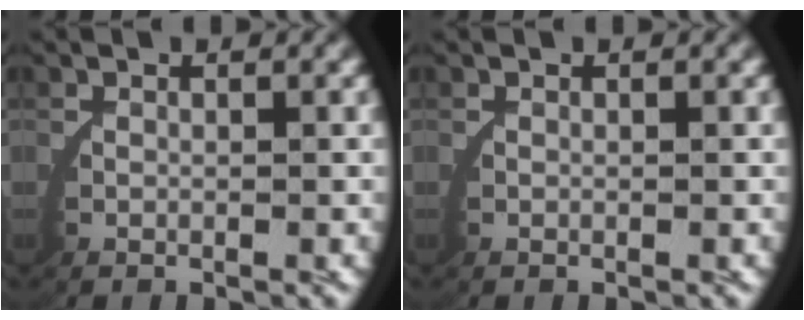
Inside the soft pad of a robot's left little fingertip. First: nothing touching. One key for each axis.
{"total": 0.0}